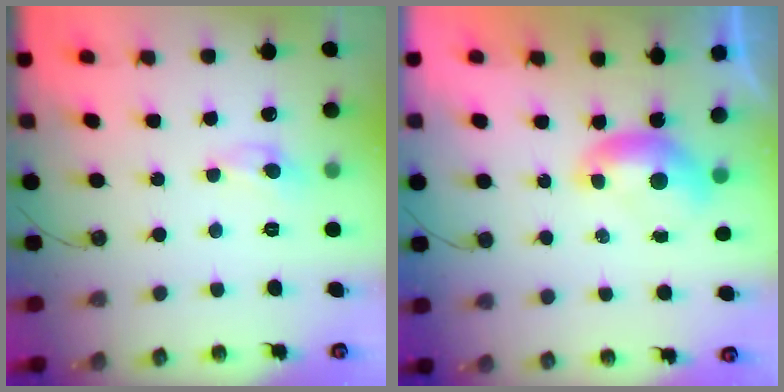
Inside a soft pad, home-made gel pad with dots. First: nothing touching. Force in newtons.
{"total": 0.0}